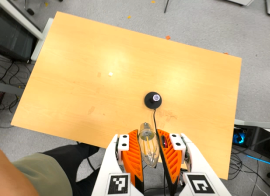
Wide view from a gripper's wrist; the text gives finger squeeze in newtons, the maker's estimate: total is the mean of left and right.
{"total": 19.2, "left": 20.5, "right": 17.9}